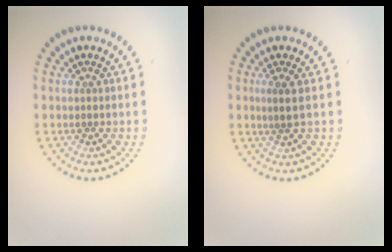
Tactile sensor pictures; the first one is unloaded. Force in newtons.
{"total": 1.5, "press": 1.2, "slide": 0.9}